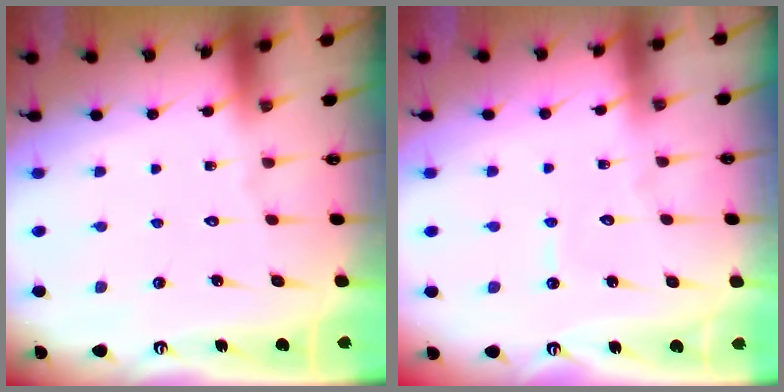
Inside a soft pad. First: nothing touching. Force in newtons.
{"total": 3.8, "press": 3.8, "slide": 0.3}